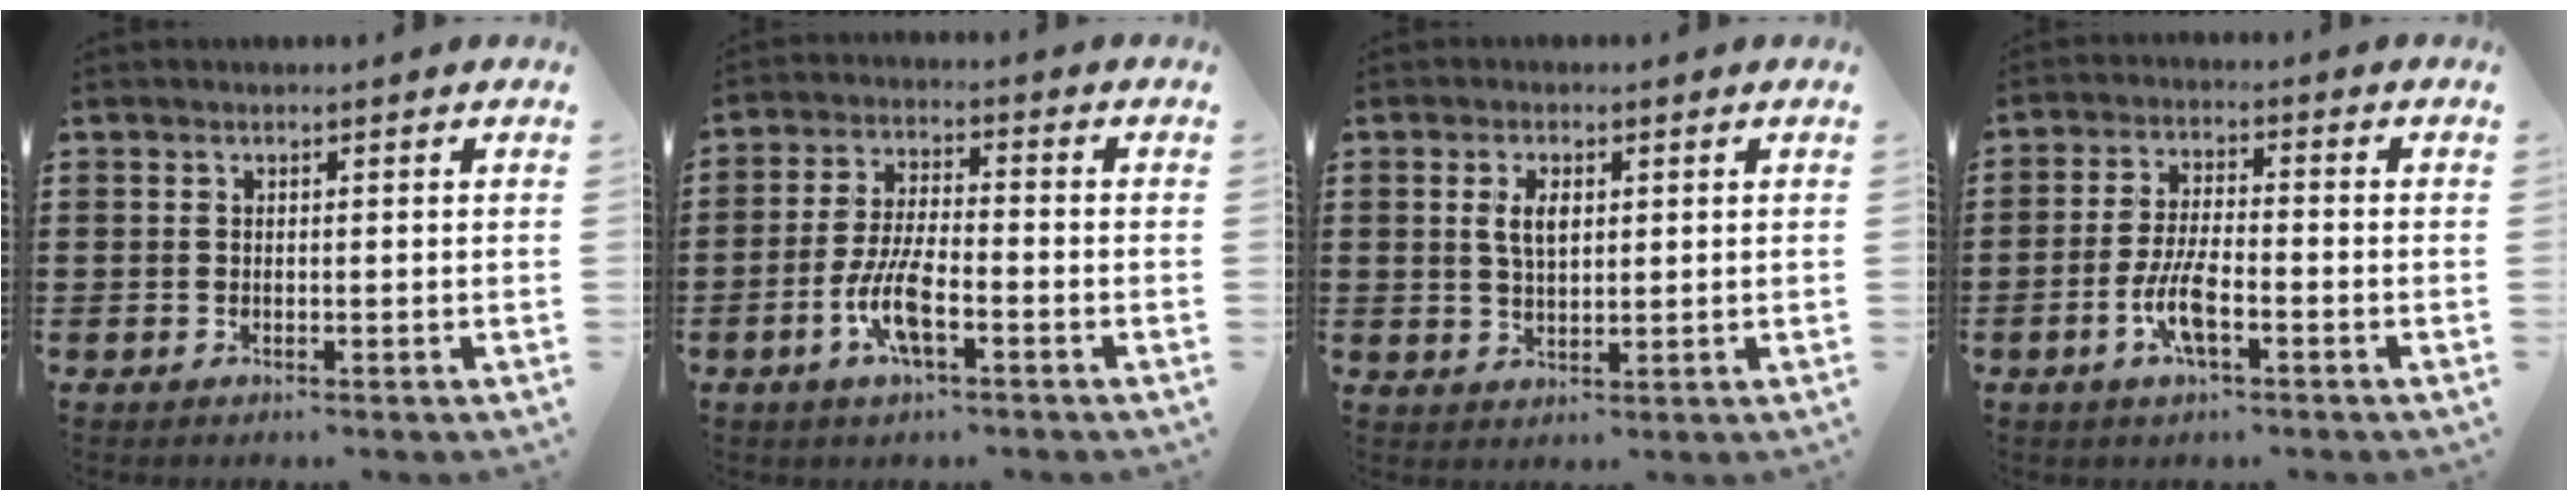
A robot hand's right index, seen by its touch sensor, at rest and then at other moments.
{"total": 7.7, "force": [-3.1, 2.4, 6.6], "torque": [-0.146, -0.010, -0.061]}
{"total": 3.8, "force": [0.9, 1.8, 3.2], "torque": [-0.067, 0.008, 0.014]}
{"total": 6.7, "force": [-2.6, 2.1, 5.8], "torque": [-0.128, -0.007, -0.052]}